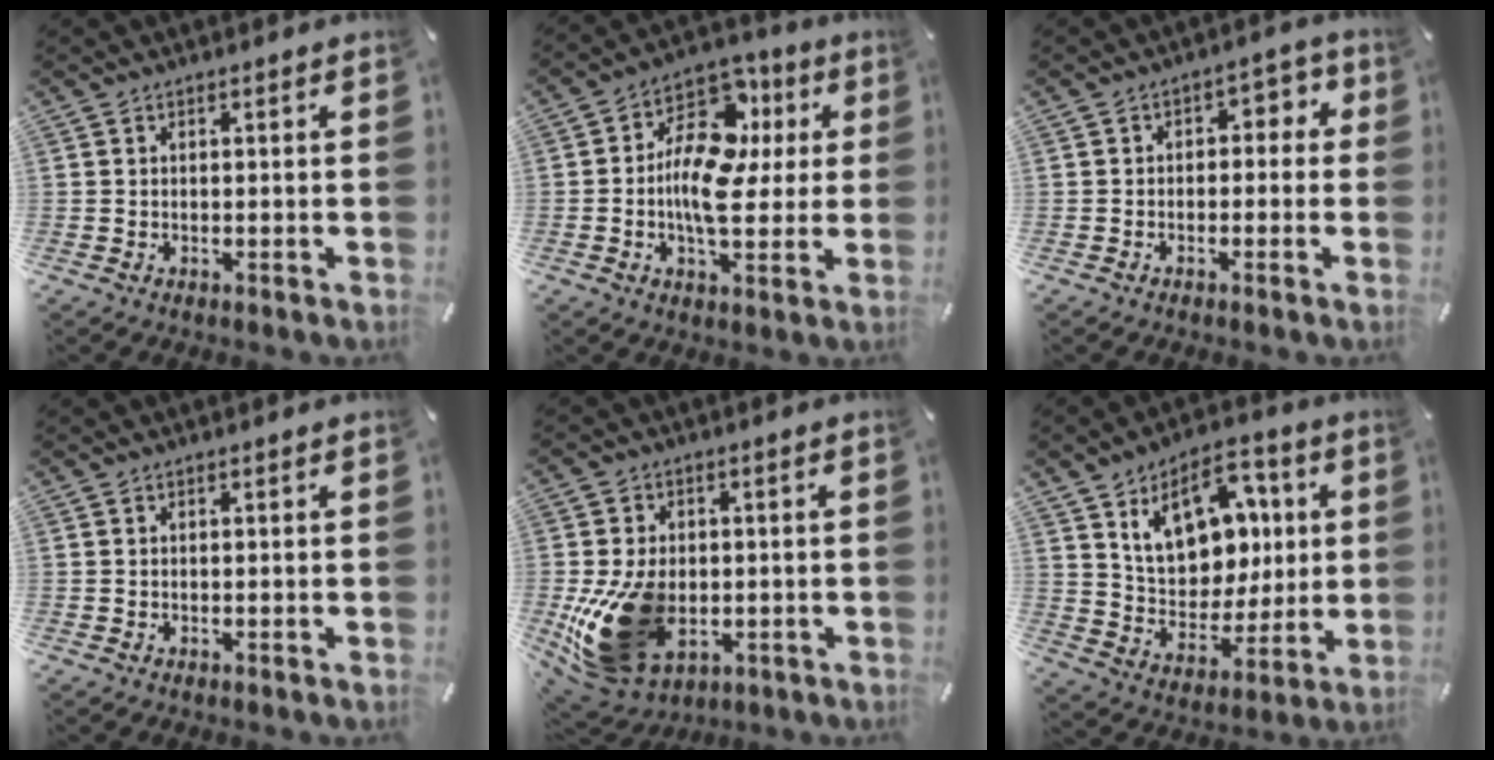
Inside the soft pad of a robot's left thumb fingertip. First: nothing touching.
{"total": 15.4, "force": [0.6, 10.2, 11.5], "torque": [-0.208, -0.005, 0.006]}
{"total": 3.9, "force": [-1.1, 2.9, 2.4], "torque": [-0.034, 0.014, -0.030]}
{"total": 0.0}
{"total": 17.9, "force": [-3.3, 13.1, 11.7], "torque": [-0.236, -0.002, -0.048]}
{"total": 16.4, "force": [6.9, 12.1, 8.6], "torque": [-0.136, -0.021, 0.132]}